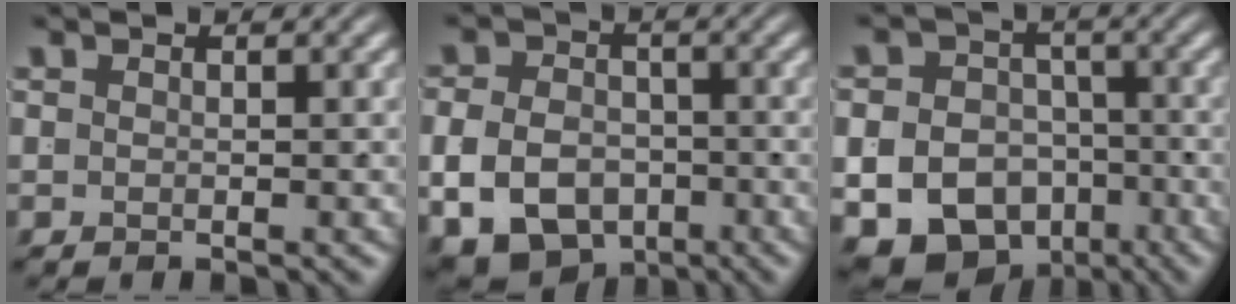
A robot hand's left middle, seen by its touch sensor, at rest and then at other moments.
{"total": 10.6, "force": [-4.6, 8.5, 4.3], "torque": [-0.079, -0.043, -0.070]}
{"total": 18.3, "force": [-7.7, 15.6, 5.7], "torque": [-0.140, -0.092, -0.116]}